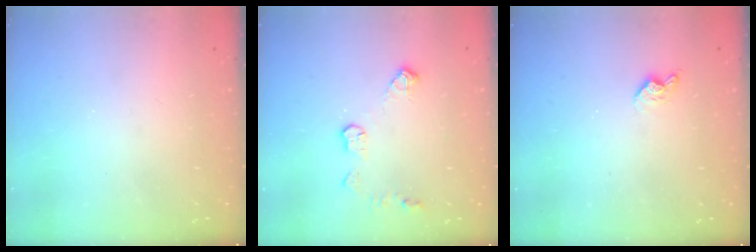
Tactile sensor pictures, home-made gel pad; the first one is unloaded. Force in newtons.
{"total": 7.1, "press": 7.1, "slide": 0.2}
{"total": 4.9, "press": 4.9, "slide": 0.6}